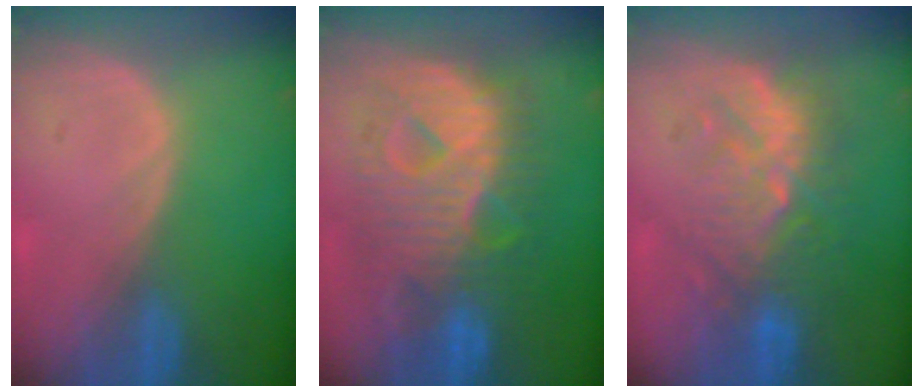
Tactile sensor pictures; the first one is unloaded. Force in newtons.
{"total": 12.7, "press": 12.6, "slide": 1.3}
{"total": 9.1, "press": 9.0, "slide": 1.6}